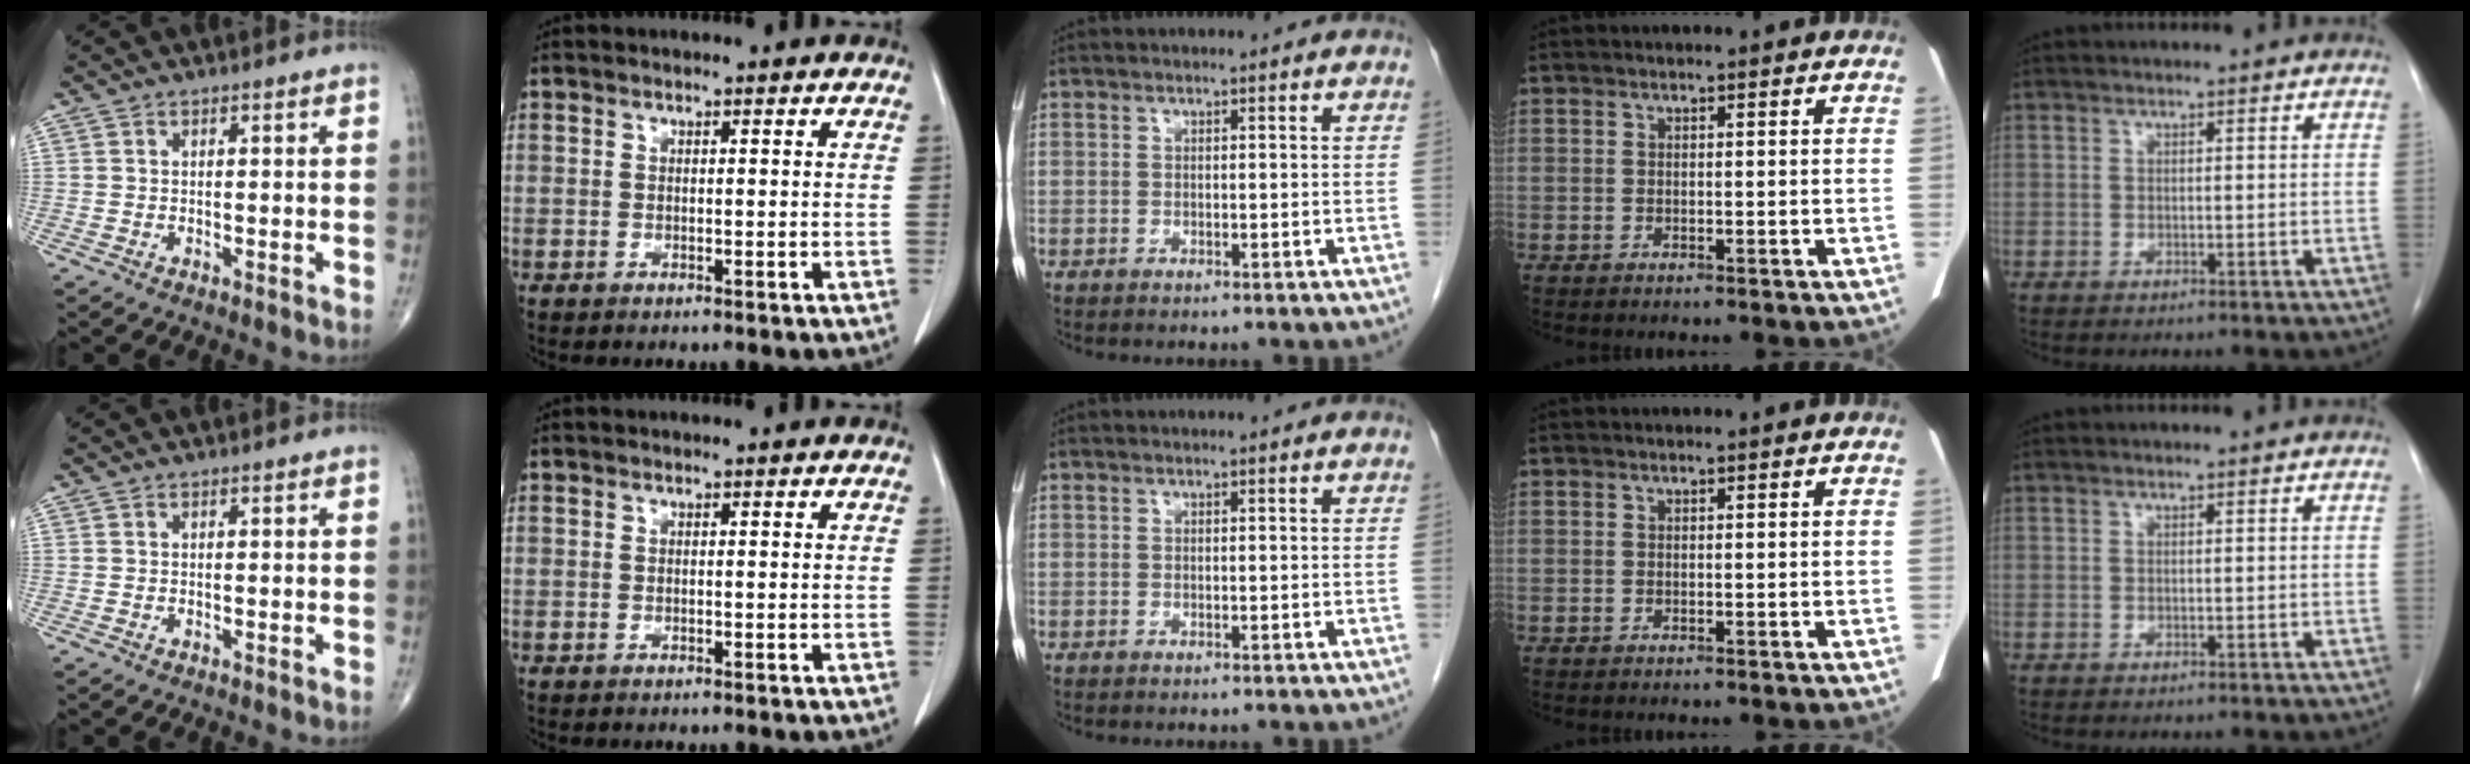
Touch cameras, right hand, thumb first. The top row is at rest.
{}